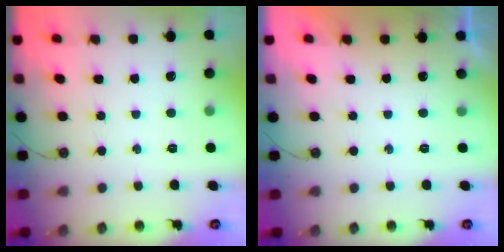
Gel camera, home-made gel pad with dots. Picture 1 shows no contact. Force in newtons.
{"total": 0.0}